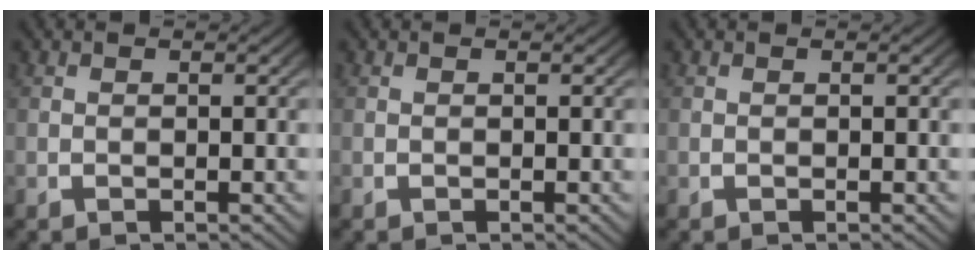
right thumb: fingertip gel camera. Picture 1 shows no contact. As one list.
[{"total": 0.0}, {"total": 0.0}]